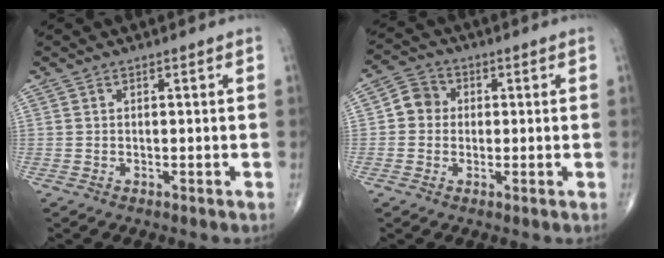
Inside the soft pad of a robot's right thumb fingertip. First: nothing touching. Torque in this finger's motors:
{"motor_torque": [0.00, 0.01, 0.12, -0.01, 0.11]}